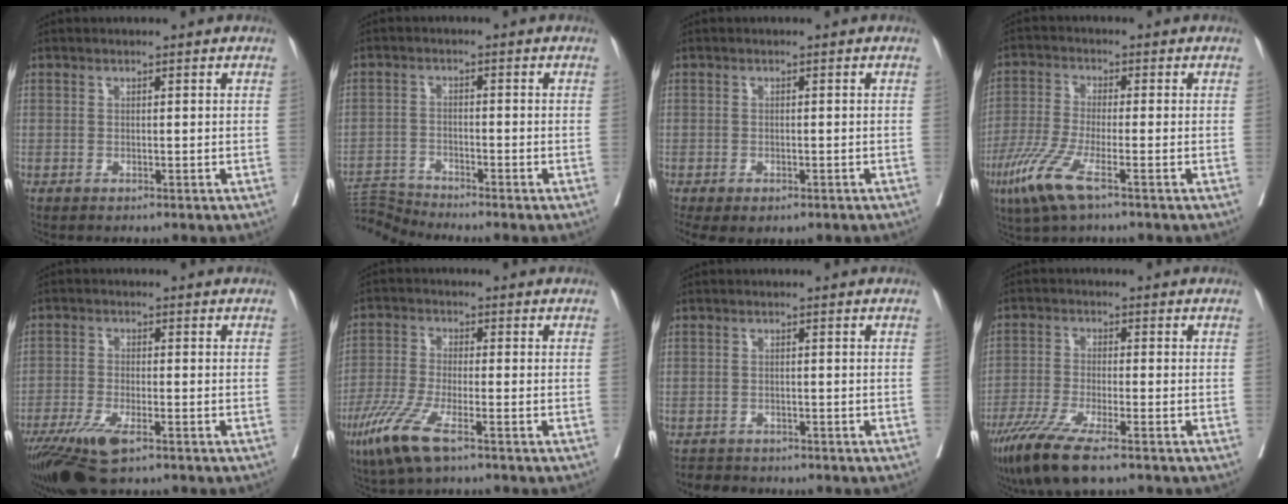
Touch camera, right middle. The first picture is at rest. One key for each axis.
{"total": 5.1, "fx": -4.6, "fy": -2.0, "fz": -0.7, "tx": 0.004, "ty": -0.005, "tz": -0.089}
{"total": 7.1, "fx": -4.3, "fy": 3.6, "fz": 4.3, "tx": -0.091, "ty": -0.012, "tz": -0.058}
{"total": 8.1, "fx": -4.4, "fy": 0.9, "fz": 6.7, "tx": -0.150, "ty": -0.022, "tz": -0.088}
{"total": 9.0, "fx": -5.8, "fy": 2.2, "fz": 6.6, "tx": -0.121, "ty": -0.021, "tz": -0.100}
{"total": 8.2, "fx": -4.8, "fy": 1.1, "fz": 6.5, "tx": -0.144, "ty": -0.021, "tz": -0.095}
{"total": 3.2, "fx": -2.9, "fy": 1.2, "fz": 0.1, "tx": -0.012, "ty": -0.006, "tz": -0.047}
{"total": 9.8, "fx": -6.8, "fy": 1.1, "fz": 7.0, "tx": -0.130, "ty": -0.027, "tz": -0.118}